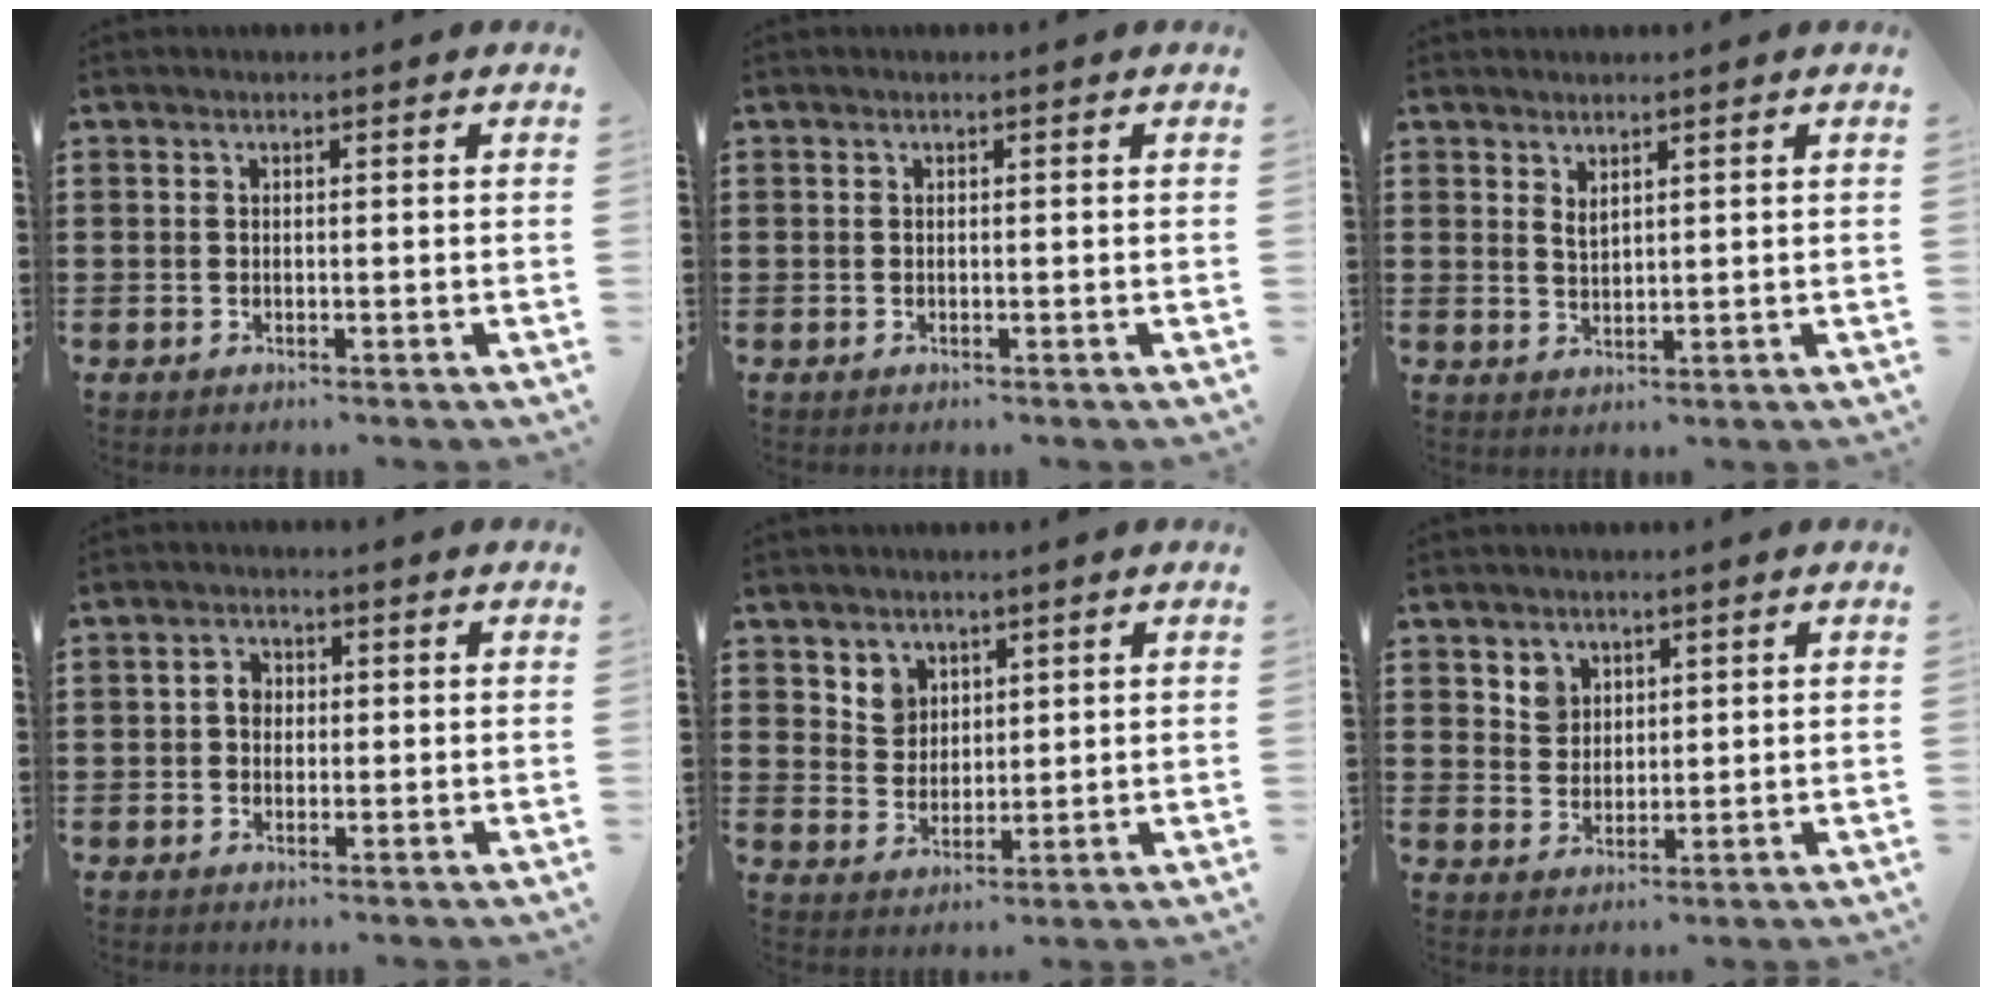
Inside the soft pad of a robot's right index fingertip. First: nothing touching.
{"total": 0.0}
{"total": 1.7, "force": [1.4, 0.7, 0.7], "torque": [-0.015, 0.003, 0.027]}
{"total": 2.4, "force": [-0.1, 1.9, 1.4], "torque": [-0.032, 0.008, -0.003]}
{"total": 4.5, "force": [2.8, 3.5, 0.5], "torque": [-0.020, 0.007, 0.052]}
{"total": 3.4, "force": [2.1, 2.7, 0.4], "torque": [-0.012, 0.008, 0.038]}